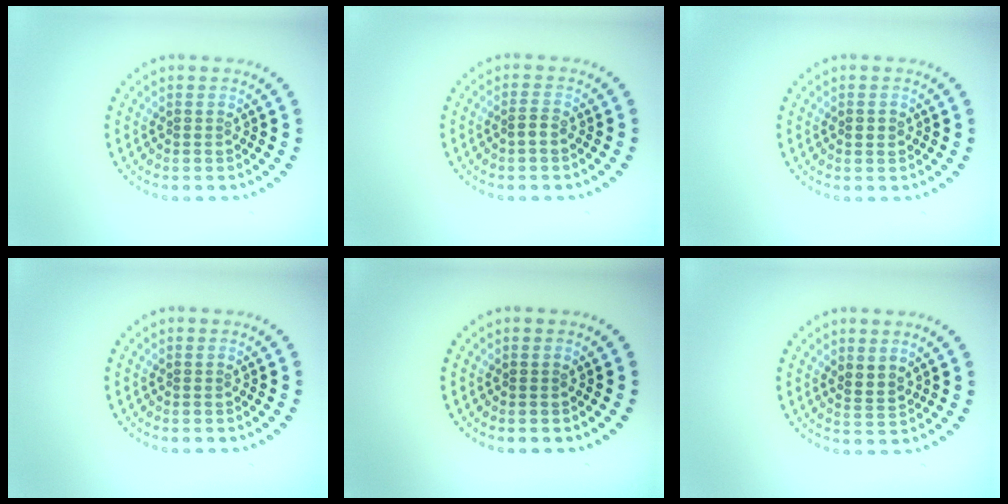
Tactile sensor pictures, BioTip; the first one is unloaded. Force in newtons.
{"total": 1.0, "press": 0.9, "slide": 0.5}
{"total": 0.9, "press": 0.9, "slide": 0.1}
{"total": 0.0}
{"total": 0.0}
{"total": 1.8, "press": 1.5, "slide": 1.1}